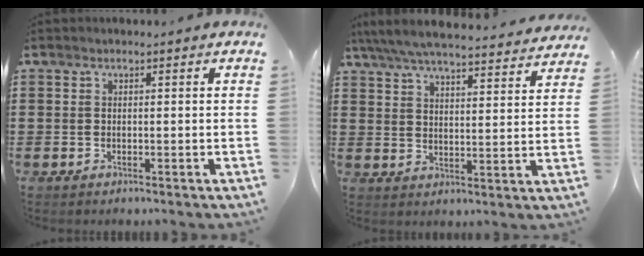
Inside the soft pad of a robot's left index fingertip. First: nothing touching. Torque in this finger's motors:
{"motor_torque": [2.14, 0.00, 0.36, 0.15]}